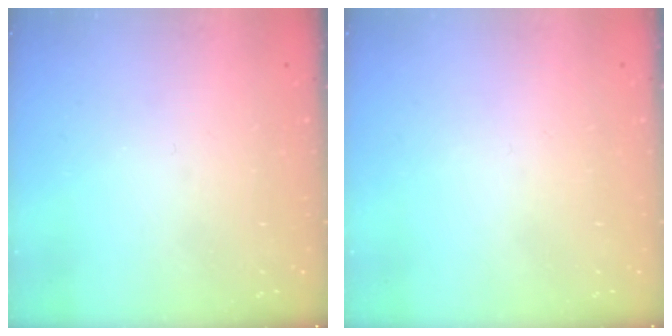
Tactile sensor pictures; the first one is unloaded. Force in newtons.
{"total": 1.9, "press": 1.9, "slide": 0.1}